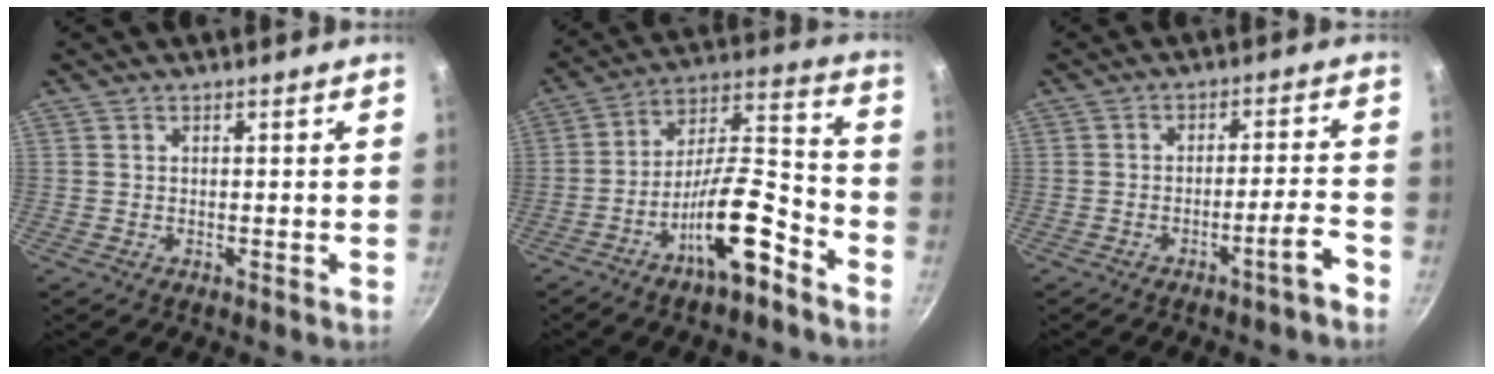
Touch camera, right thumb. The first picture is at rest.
{"total": 16.0, "force": [-8.7, 5.3, 12.4], "torque": [-0.187, 0.074, -0.152]}
{"total": 5.4, "force": [-3.5, 0.1, 4.2], "torque": [-0.063, 0.035, -0.045]}